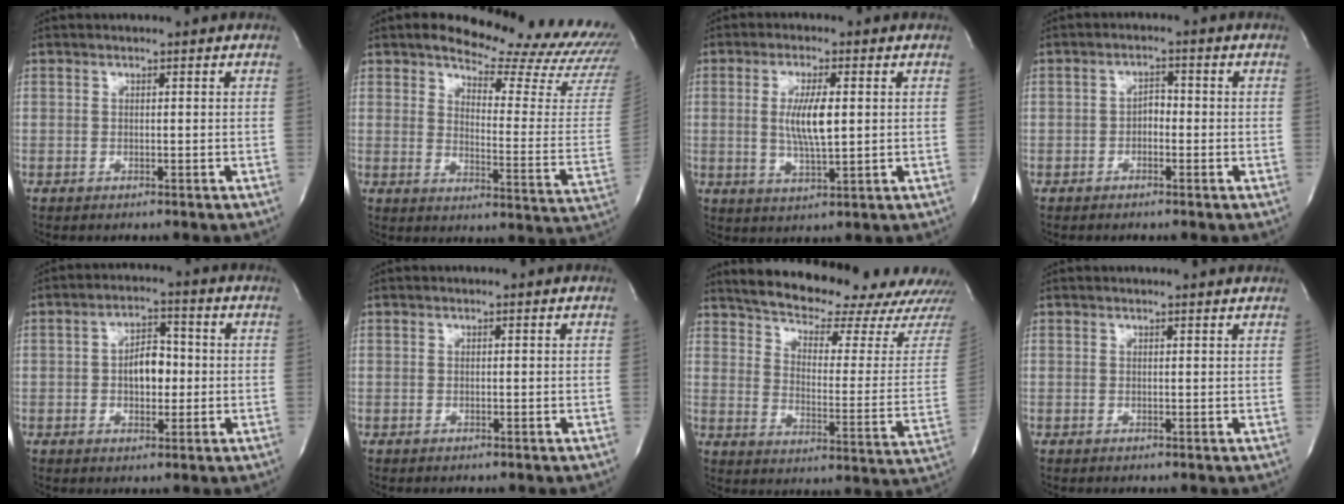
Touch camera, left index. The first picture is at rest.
{"total": 21.2, "force": [19.3, 3.8, 7.9], "torque": [-0.099, -0.108, 0.217]}
{"total": 6.5, "force": [0.7, 1.1, 6.3], "torque": [-0.125, -0.006, 0.016]}
{"total": 2.1, "force": [-0.6, 1.3, 1.5], "torque": [-0.018, 0.008, -0.014]}
{"total": 5.8, "force": [-0.3, 3.2, 4.8], "torque": [-0.079, 0.014, -0.005]}
{"total": 0.0}
{"total": 23.9, "force": [21.3, 4.1, 9.9], "torque": [-0.149, -0.060, 0.268]}
{"total": 2.4, "force": [2.4, -0.1, 0.4], "torque": [-0.010, 0.002, 0.021]}